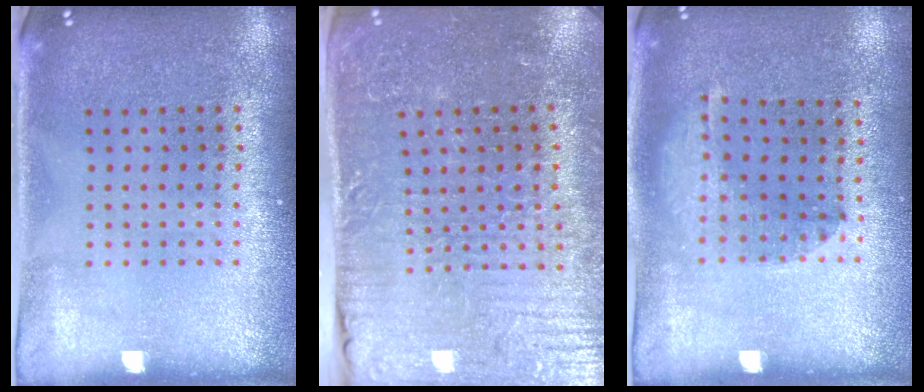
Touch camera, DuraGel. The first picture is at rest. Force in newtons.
{"total": 4.1, "press": 4.1, "slide": 0.5}
{"total": 1.0, "press": 1.0, "slide": 0.3}